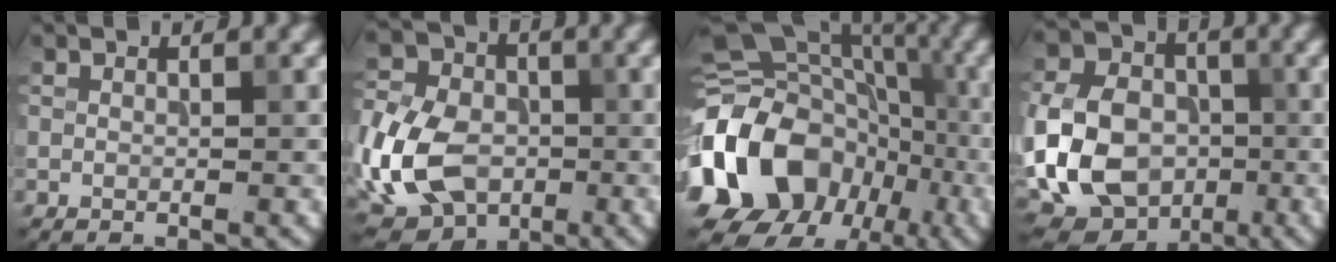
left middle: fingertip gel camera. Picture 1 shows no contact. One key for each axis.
{"total": 12.3, "fx": -3.3, "fy": 9.0, "fz": 7.8, "tx": -0.166, "ty": -0.024, "tz": -0.065}
{"total": 16.9, "fx": -6.1, "fy": 13.3, "fz": 8.5, "tx": -0.188, "ty": 0.020, "tz": -0.126}
{"total": 13.7, "fx": -2.6, "fy": 10.6, "fz": 8.4, "tx": -0.159, "ty": -0.011, "tz": -0.061}